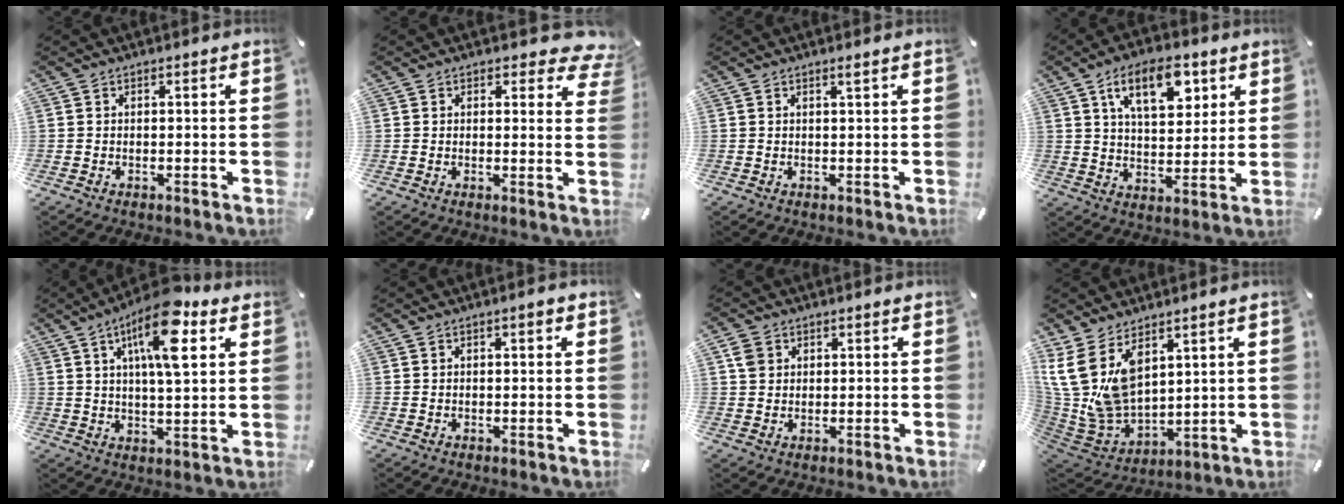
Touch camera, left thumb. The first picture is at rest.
{"total": 5.1, "force": [3.0, 2.6, 3.2], "torque": [-0.030, -0.017, 0.047]}
{"total": 1.0, "force": [0.6, -0.1, 0.8], "torque": [-0.015, -0.003, 0.011]}
{"total": 13.6, "force": [6.8, 7.1, 9.4], "torque": [-0.135, -0.020, 0.114]}
{"total": 14.4, "force": [6.6, 5.0, 11.8], "torque": [-0.193, -0.015, 0.109]}
{"total": 1.5, "force": [0.5, 0.6, 1.3], "torque": [-0.025, 0.005, 0.007]}
{"total": 3.2, "force": [1.2, 2.9, 0.9], "torque": [-0.014, 0.002, 0.021]}
{"total": 14.5, "force": [7.9, 9.1, 7.9], "torque": [-0.205, -0.061, 0.152]}